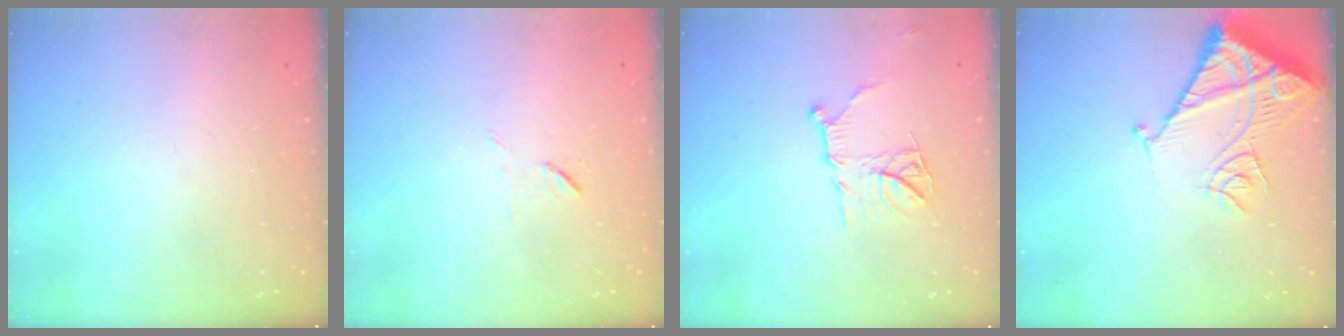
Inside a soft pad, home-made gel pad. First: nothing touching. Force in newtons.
{"total": 6.6, "press": 6.3, "slide": 2.0}
{"total": 10.8, "press": 10.8, "slide": 0.4}
{"total": 13.7, "press": 13.6, "slide": 1.6}